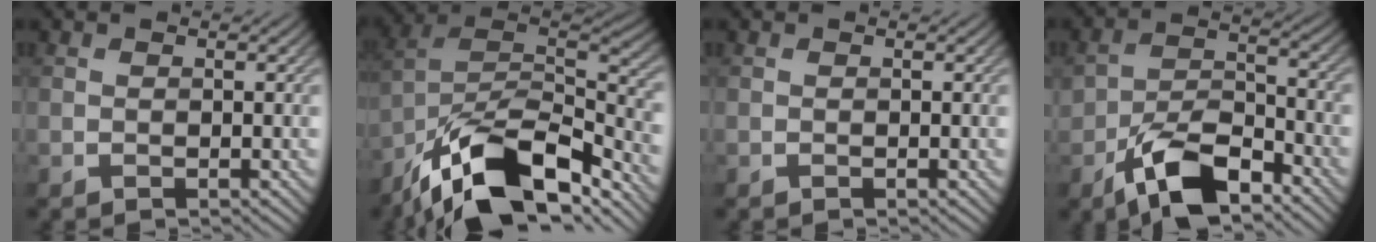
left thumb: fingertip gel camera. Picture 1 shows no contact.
{"total": 17.1, "force": [-11.9, 6.8, 10.2], "torque": [-0.221, -0.014, -0.206]}
{"total": 0.7, "force": [-0.4, 0.0, 0.6], "torque": [-0.013, -0.002, -0.008]}
{"total": 9.3, "force": [-6.0, 4.2, 5.8], "torque": [-0.100, 0.002, -0.121]}